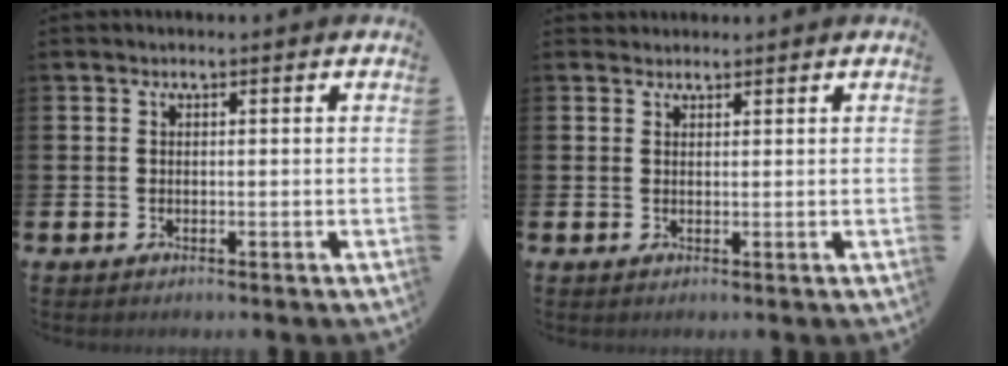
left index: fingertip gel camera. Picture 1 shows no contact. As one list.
[{"total": 1.4, "force": [1.3, 0.5, -0.1], "torque": [0.009, 0.000, 0.023]}]